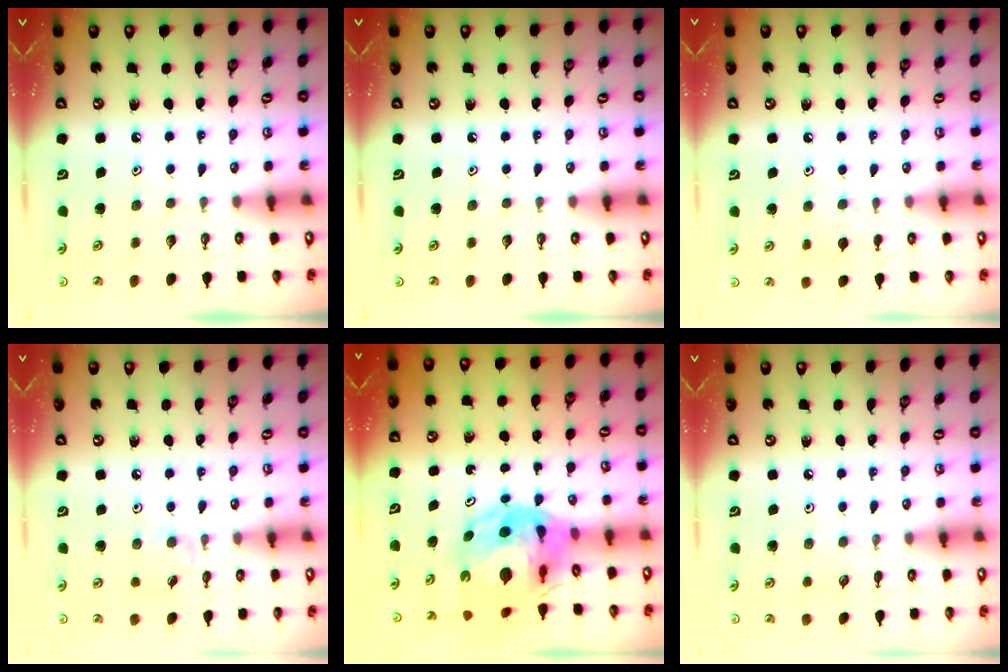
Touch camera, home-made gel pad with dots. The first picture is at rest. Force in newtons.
{"total": 0.0}
{"total": 3.3, "press": 3.3, "slide": 0.7}
{"total": 3.1, "press": 3.1, "slide": 0.4}
{"total": 13.7, "press": 13.6, "slide": 1.6}
{"total": 1.9, "press": 1.8, "slide": 0.3}